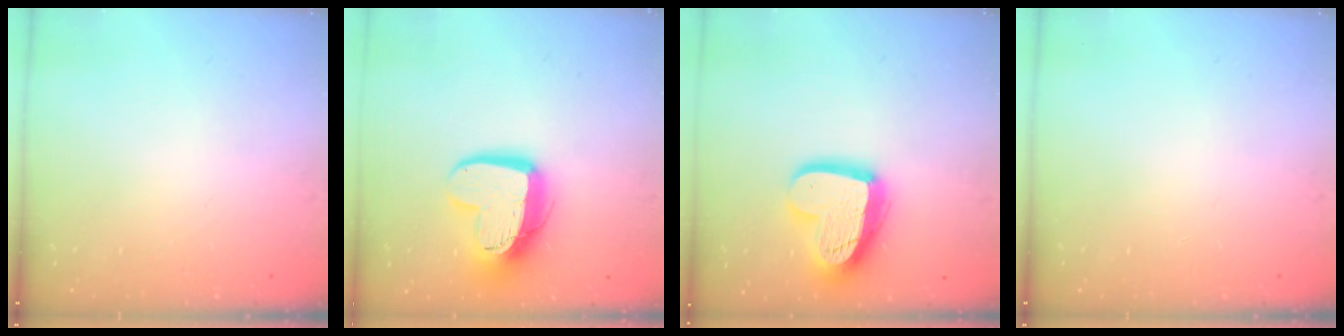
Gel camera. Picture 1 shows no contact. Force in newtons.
{"total": 16.9, "press": 16.9, "slide": 1.4}
{"total": 18.3, "press": 18.2, "slide": 1.6}
{"total": 0.0}